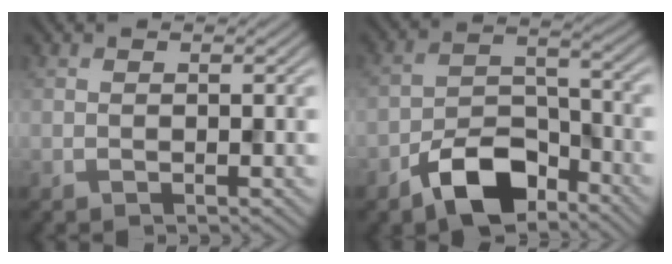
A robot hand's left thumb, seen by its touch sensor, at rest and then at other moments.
{"total": 9.4, "force": [-6.2, 4.6, 5.3], "torque": [-0.088, 0.001, -0.129]}